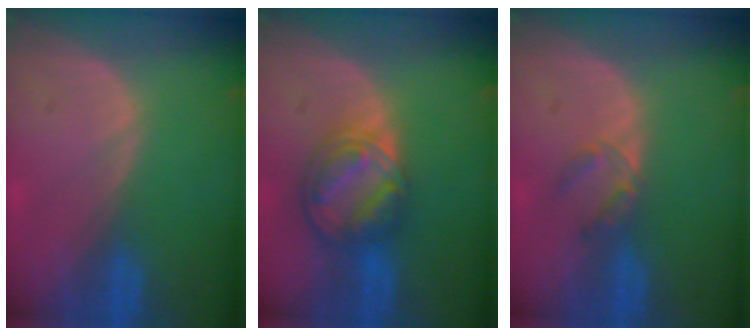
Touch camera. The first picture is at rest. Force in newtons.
{"total": 8.2, "press": 6.9, "slide": 4.4}
{"total": 2.7, "press": 2.5, "slide": 1.0}